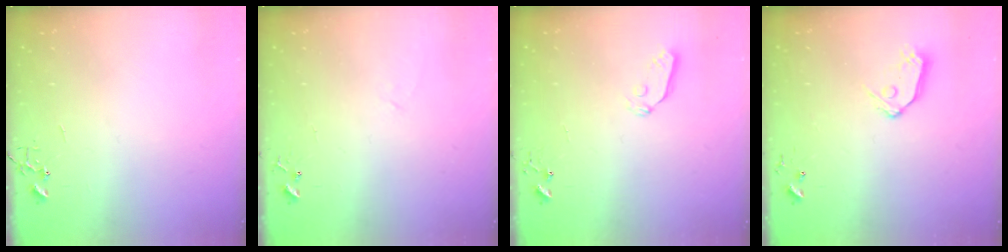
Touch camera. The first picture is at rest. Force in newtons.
{"total": 4.6, "press": 4.5, "slide": 0.6}
{"total": 5.0, "press": 4.9, "slide": 0.6}
{"total": 8.0, "press": 8.0, "slide": 0.5}